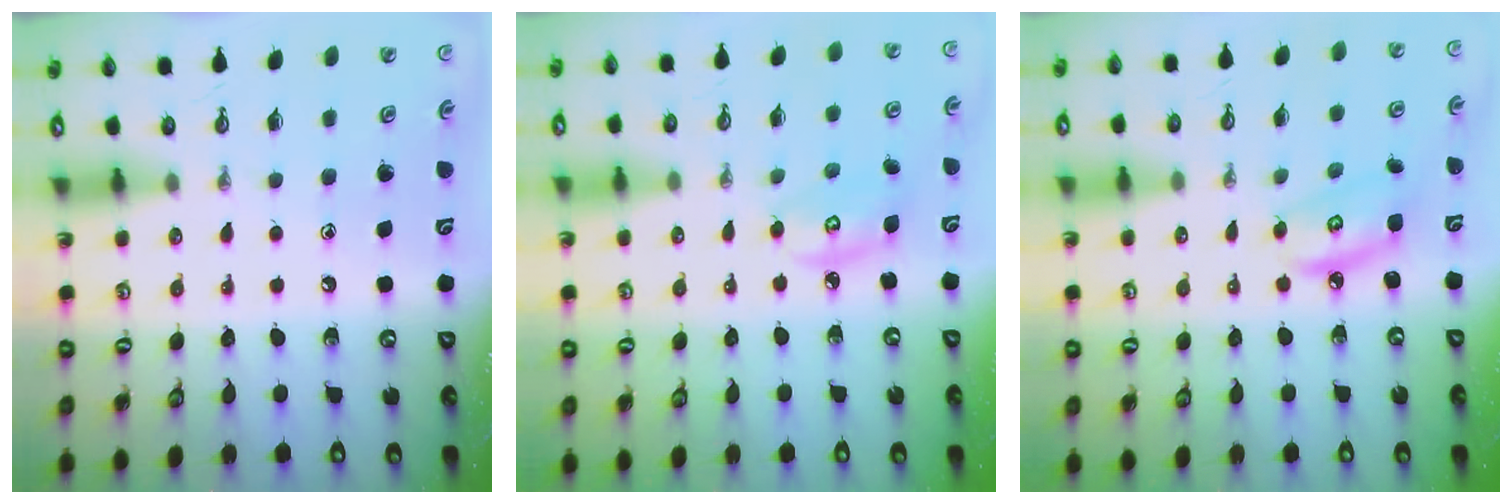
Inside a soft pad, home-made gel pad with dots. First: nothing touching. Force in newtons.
{"total": 5.3, "press": 5.3, "slide": 0.3}
{"total": 6.0, "press": 6.0, "slide": 0.4}